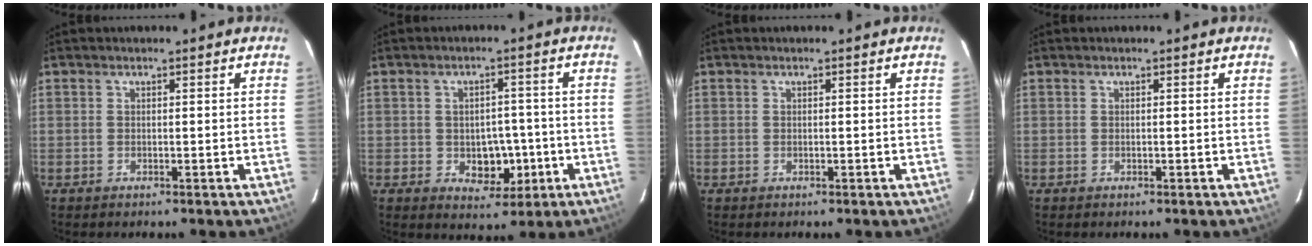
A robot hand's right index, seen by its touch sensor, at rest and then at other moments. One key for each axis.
{"total": 6.1, "fx": -1.6, "fy": 4.1, "fz": 4.2, "tx": -0.050, "ty": 0.010, "tz": -0.013}
{"total": 0.0}
{"total": 0.0}